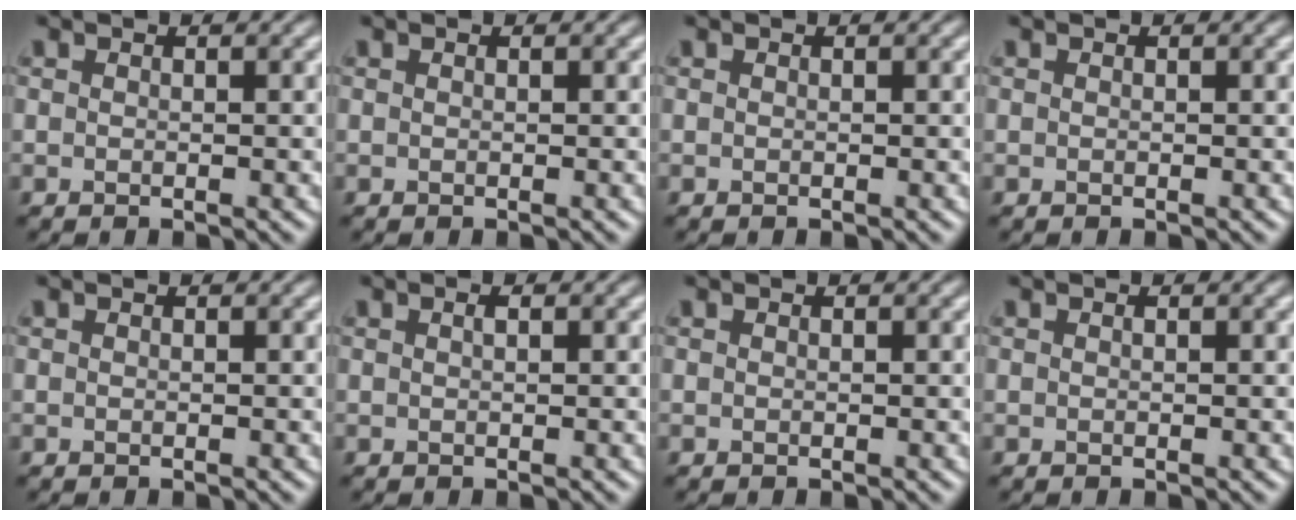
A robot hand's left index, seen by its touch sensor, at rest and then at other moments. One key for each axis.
{"total": 0.0}
{"total": 0.0}
{"total": 0.0}
{"total": 0.0}
{"total": 0.5, "fx": 0.2, "fy": 0.1, "fz": 0.4, "tx": -0.009, "ty": 0.004, "tz": 0.003}
{"total": 0.0}
{"total": 0.0}